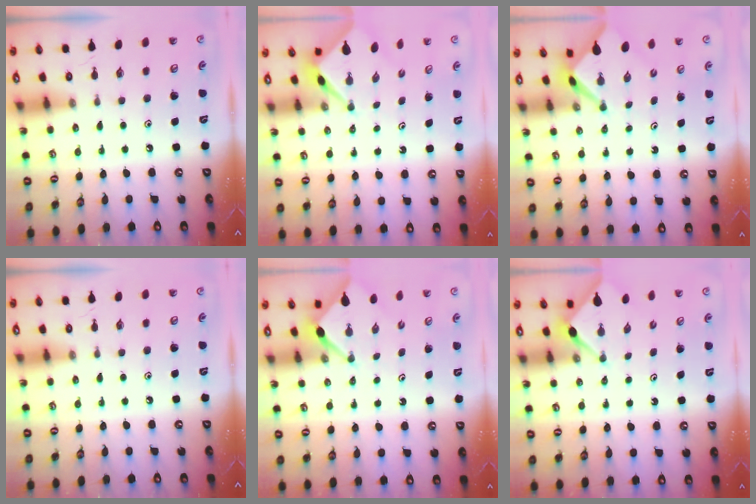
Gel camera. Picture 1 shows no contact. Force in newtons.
{"total": 2.4, "press": 2.4, "slide": 0.3}
{"total": 2.4, "press": 2.4, "slide": 0.2}
{"total": 0.0}
{"total": 2.5, "press": 2.5, "slide": 0.3}
{"total": 2.8, "press": 2.7, "slide": 0.5}